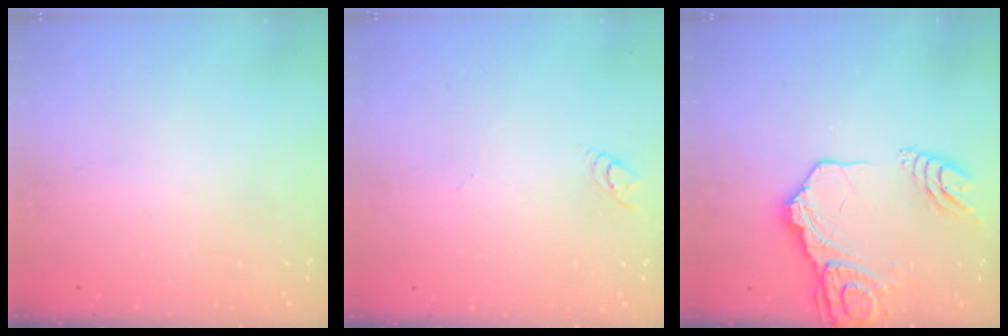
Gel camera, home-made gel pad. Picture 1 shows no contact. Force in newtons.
{"total": 3.2, "press": 3.2, "slide": 0.3}
{"total": 16.9, "press": 16.8, "slide": 1.7}